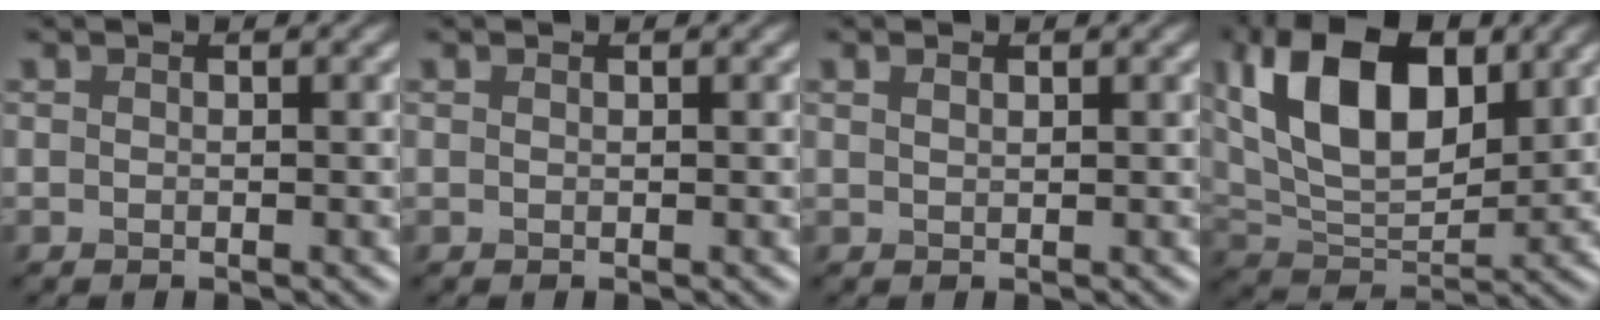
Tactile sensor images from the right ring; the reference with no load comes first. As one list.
[{"total": 0.0}, {"total": 0.8, "force": [0.6, 0.3, 0.5], "torque": [-0.011, 0.000, 0.012]}, {"total": 12.4, "force": [4.6, 6.6, 9.4], "torque": [-0.173, 0.019, 0.077]}]